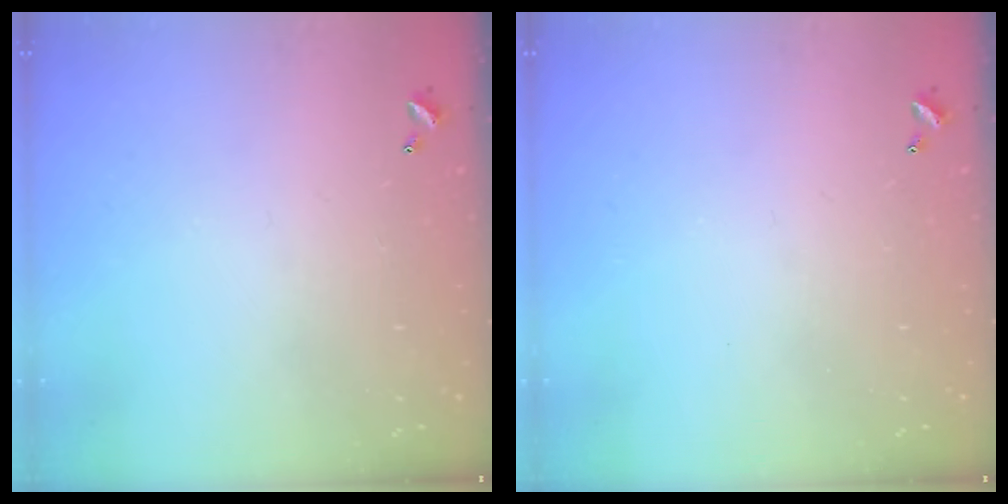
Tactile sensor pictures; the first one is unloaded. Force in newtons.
{"total": 0.0}